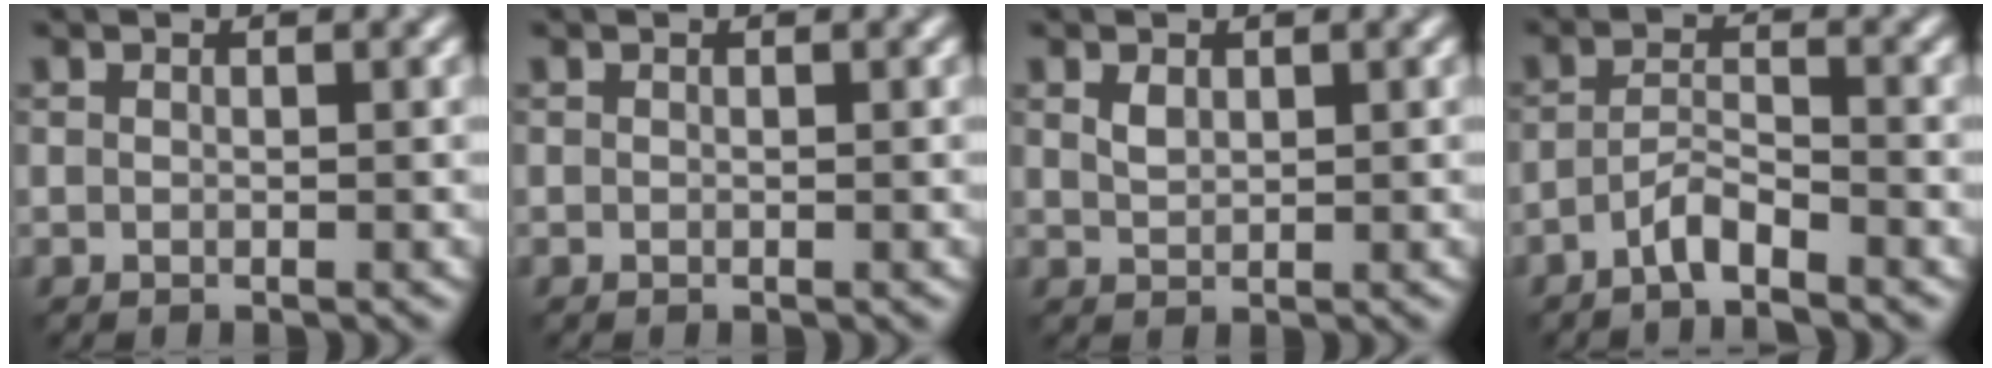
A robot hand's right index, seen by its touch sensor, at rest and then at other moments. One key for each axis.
{"total": 0.0}
{"total": 0.5, "fx": 0.2, "fy": 0.4, "fz": 0.2, "tx": -0.010, "ty": 0.005, "tz": 0.016}
{"total": 2.8, "fx": -2.5, "fy": 0.2, "fz": 1.3, "tx": -0.026, "ty": 0.014, "tz": -0.046}